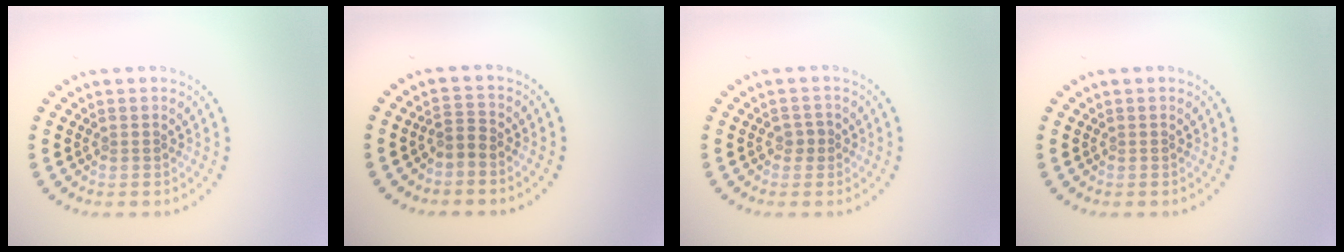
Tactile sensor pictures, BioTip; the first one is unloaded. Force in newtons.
{"total": 1.5, "press": 1.2, "slide": 1.0}
{"total": 1.1, "press": 1.0, "slide": 0.3}
{"total": 0.0}